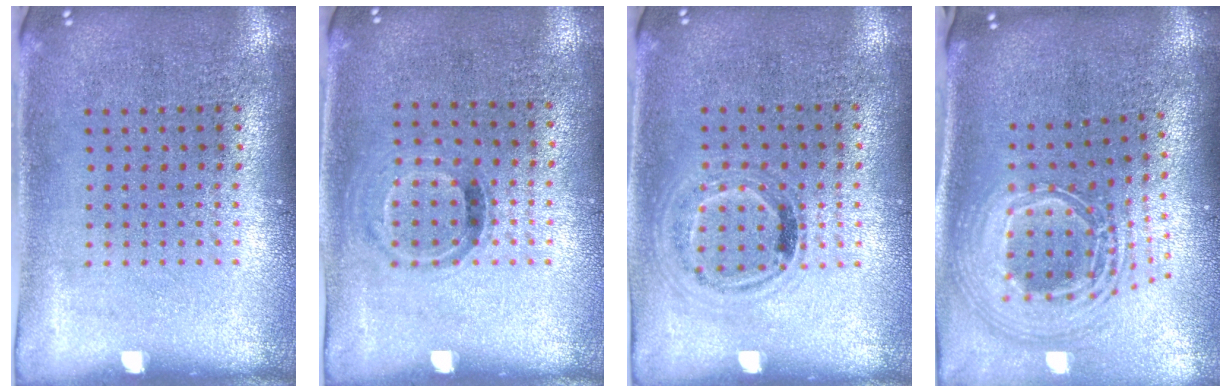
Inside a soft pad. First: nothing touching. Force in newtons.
{"total": 0.9, "press": 0.7, "slide": 0.6}
{"total": 0.9, "press": 0.9, "slide": 0.3}
{"total": 2.8, "press": 1.9, "slide": 2.0}